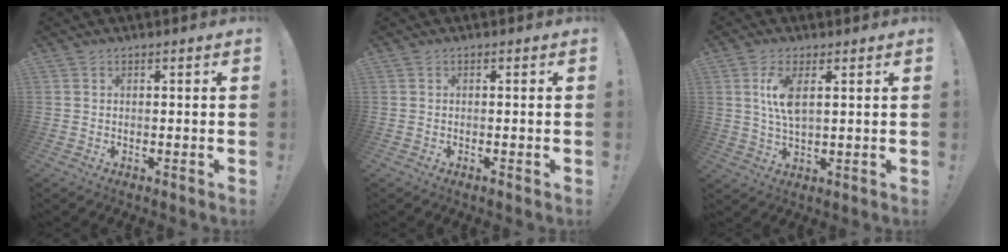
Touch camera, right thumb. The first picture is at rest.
{"total": 1.1, "force": [-0.5, 0.1, 0.9], "torque": [-0.019, 0.001, -0.009]}
{"total": 7.5, "force": [2.3, 2.9, 6.5], "torque": [-0.127, -0.010, 0.034]}